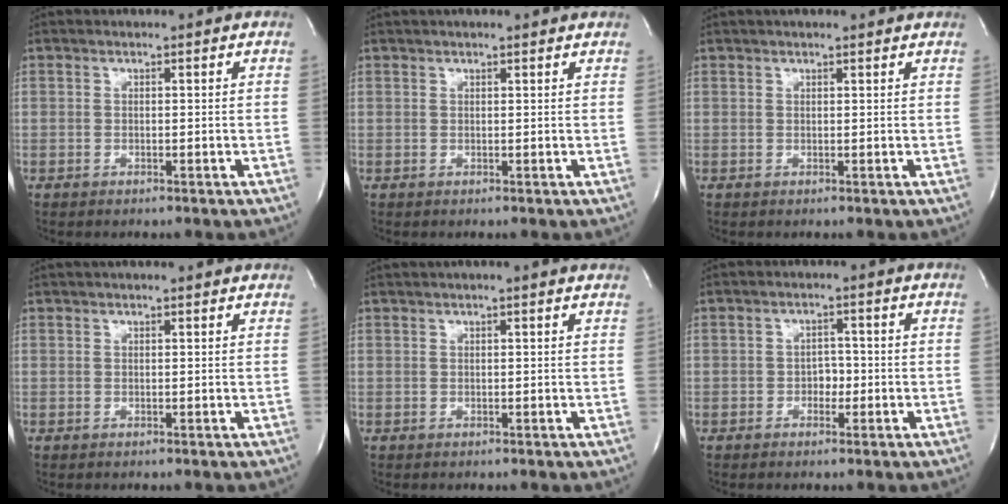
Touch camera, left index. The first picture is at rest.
{"total": 5.2, "force": [4.7, 0.8, 2.1], "torque": [-0.030, 0.032, 0.056]}
{"total": 5.6, "force": [5.1, 0.9, 2.3], "torque": [-0.034, 0.032, 0.062]}
{"total": 4.3, "force": [3.8, 0.6, 1.8], "torque": [-0.025, 0.031, 0.045]}
{"total": 3.3, "force": [2.7, -0.1, 1.9], "torque": [-0.026, 0.027, 0.034]}
{"total": 2.3, "force": [-0.7, 1.6, 1.4], "torque": [-0.014, 0.008, -0.011]}